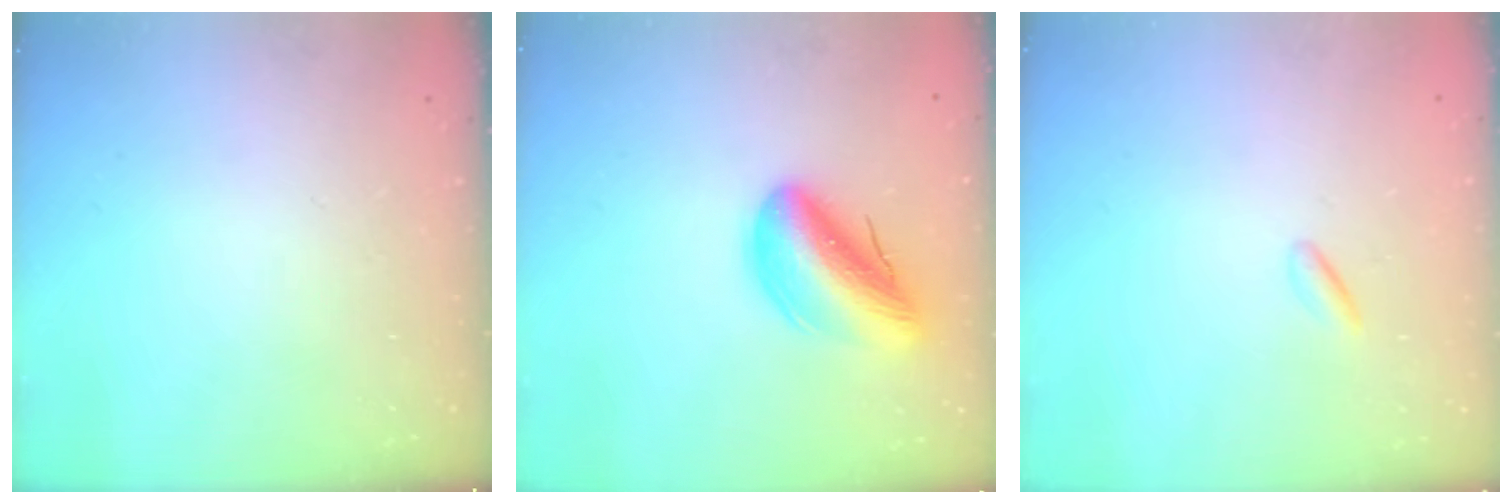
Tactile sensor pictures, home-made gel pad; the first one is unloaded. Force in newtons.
{"total": 14.7, "press": 14.3, "slide": 3.6}
{"total": 0.7, "press": 0.5, "slide": 0.5}